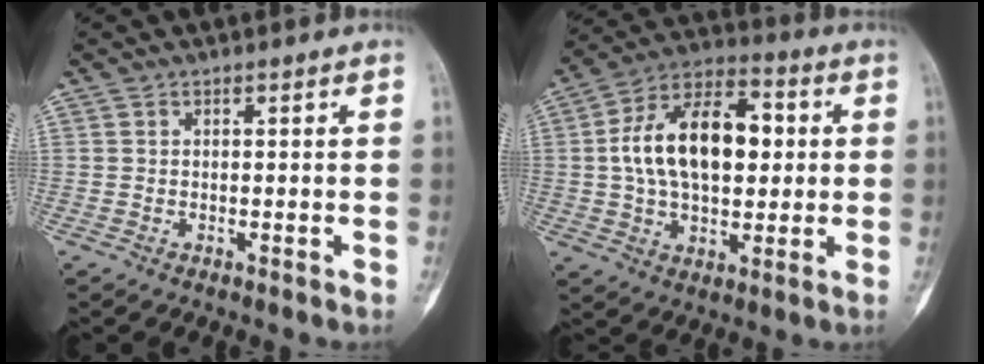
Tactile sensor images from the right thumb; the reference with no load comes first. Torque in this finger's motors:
{"motor_torque": [1.14, 1.20, 0.91, -0.59, 0.29]}